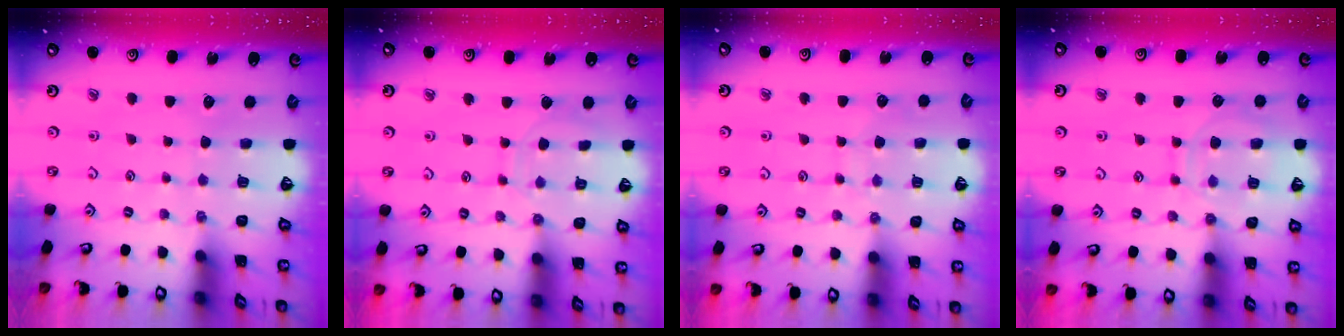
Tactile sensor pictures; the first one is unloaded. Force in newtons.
{"total": 8.1, "press": 8.1, "slide": 0.6}
{"total": 6.8, "press": 6.8, "slide": 0.6}
{"total": 11.2, "press": 11.1, "slide": 1.1}